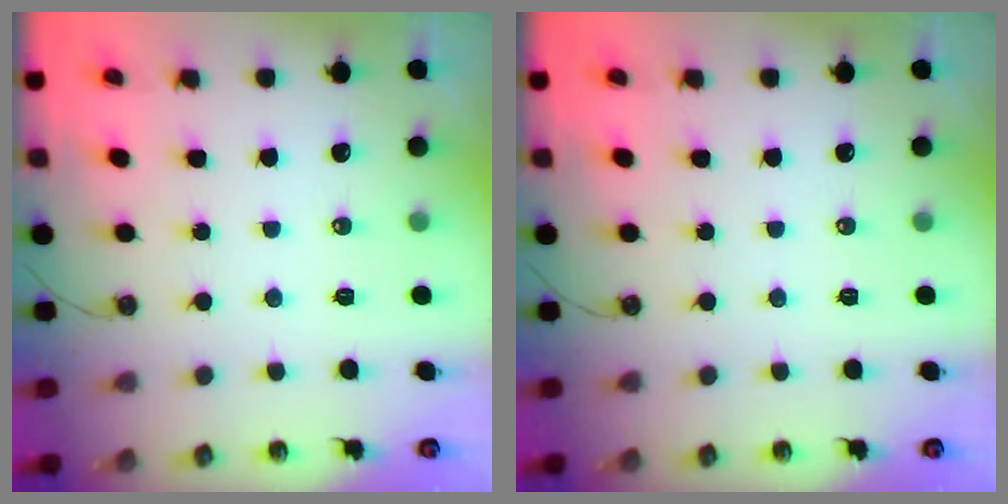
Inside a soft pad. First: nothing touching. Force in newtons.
{"total": 0.0}